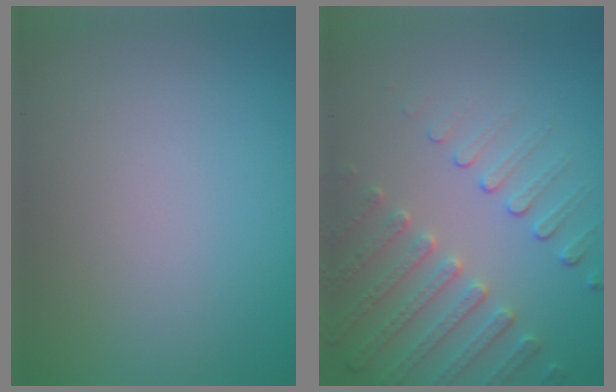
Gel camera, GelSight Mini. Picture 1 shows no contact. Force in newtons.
{"total": 4.0, "press": 3.3, "slide": 2.3}